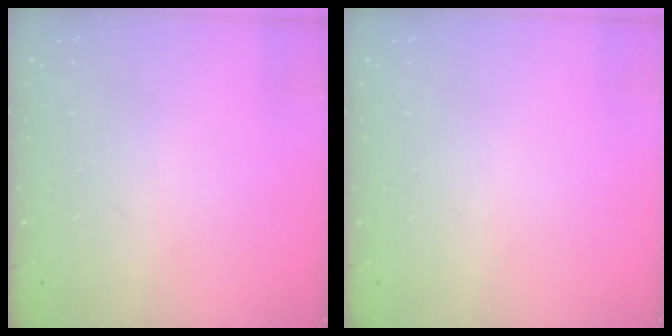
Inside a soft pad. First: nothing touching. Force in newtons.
{"total": 0.0}